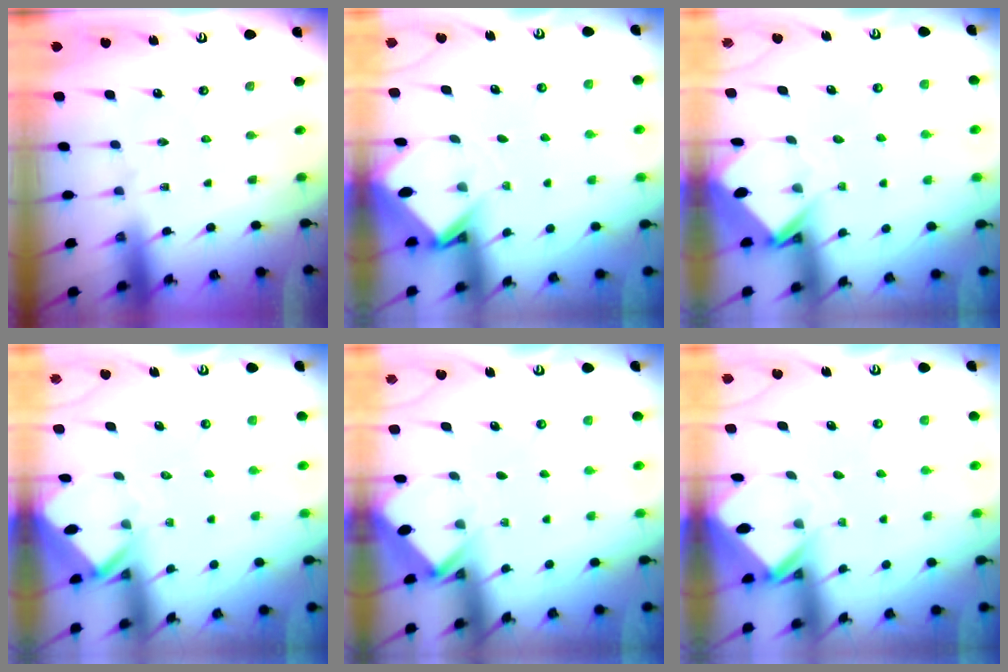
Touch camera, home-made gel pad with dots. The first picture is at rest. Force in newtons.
{"total": 3.0, "press": 3.0, "slide": 0.2}
{"total": 3.9, "press": 3.9, "slide": 0.1}
{"total": 2.6, "press": 2.6, "slide": 0.1}
{"total": 4.4, "press": 4.3, "slide": 0.5}
{"total": 2.4, "press": 2.4, "slide": 0.2}